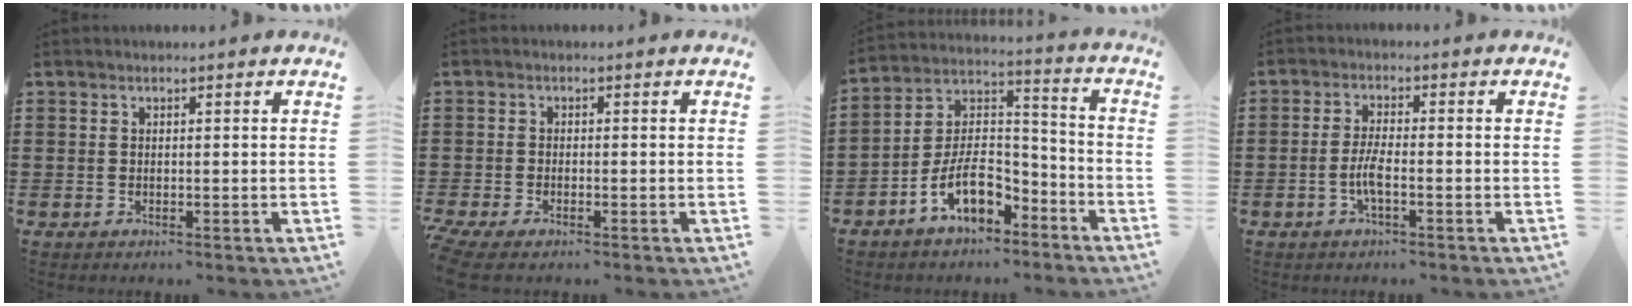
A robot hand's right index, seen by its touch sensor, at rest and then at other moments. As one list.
[{"total": 1.4, "force": [-1.3, 0.1, 0.6], "torque": [-0.021, -0.004, -0.027]}, {"total": 10.2, "force": [-6.3, 5.4, 5.9], "torque": [-0.126, 0.014, -0.119]}, {"total": 3.8, "force": [-1.4, 0.7, 3.5], "torque": [-0.083, -0.006, -0.032]}]